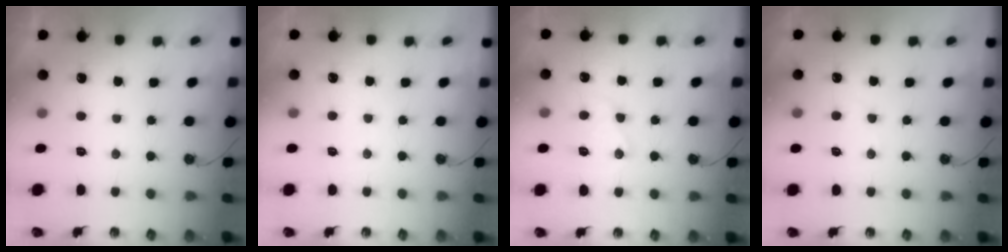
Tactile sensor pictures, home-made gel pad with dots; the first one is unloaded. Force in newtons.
{"total": 2.1, "press": 2.1, "slide": 0.4}
{"total": 11.0, "press": 10.9, "slide": 0.7}
{"total": 6.0, "press": 6.0, "slide": 0.9}